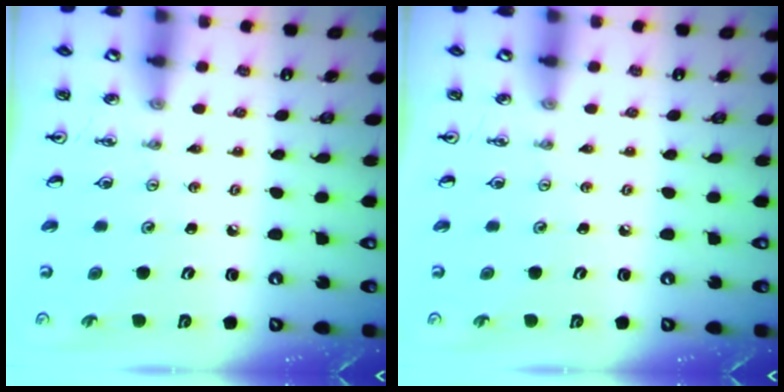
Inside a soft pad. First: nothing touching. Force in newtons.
{"total": 0.0}